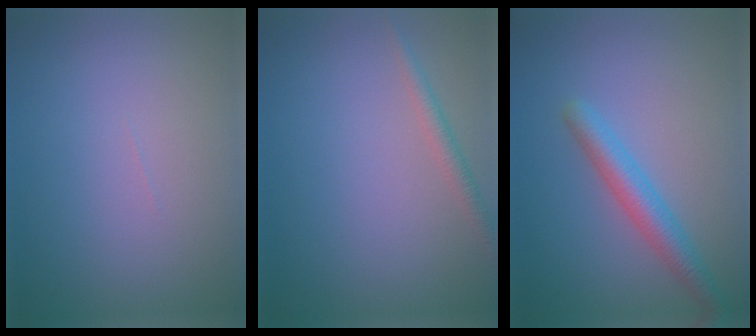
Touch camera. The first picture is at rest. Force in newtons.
{"total": 1.5, "press": 1.5, "slide": 0.0}
{"total": 3.3, "press": 3.2, "slide": 0.1}